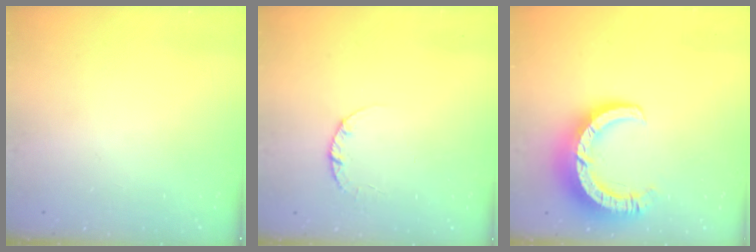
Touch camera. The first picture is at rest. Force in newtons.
{"total": 2.4, "press": 2.4, "slide": 0.3}
{"total": 11.4, "press": 11.3, "slide": 1.1}